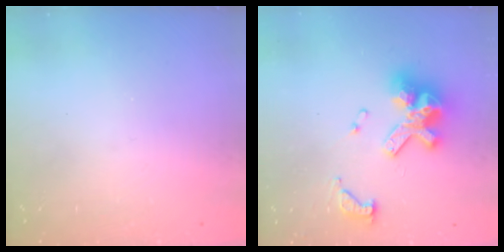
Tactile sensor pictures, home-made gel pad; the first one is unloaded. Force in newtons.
{"total": 12.9, "press": 12.8, "slide": 1.4}